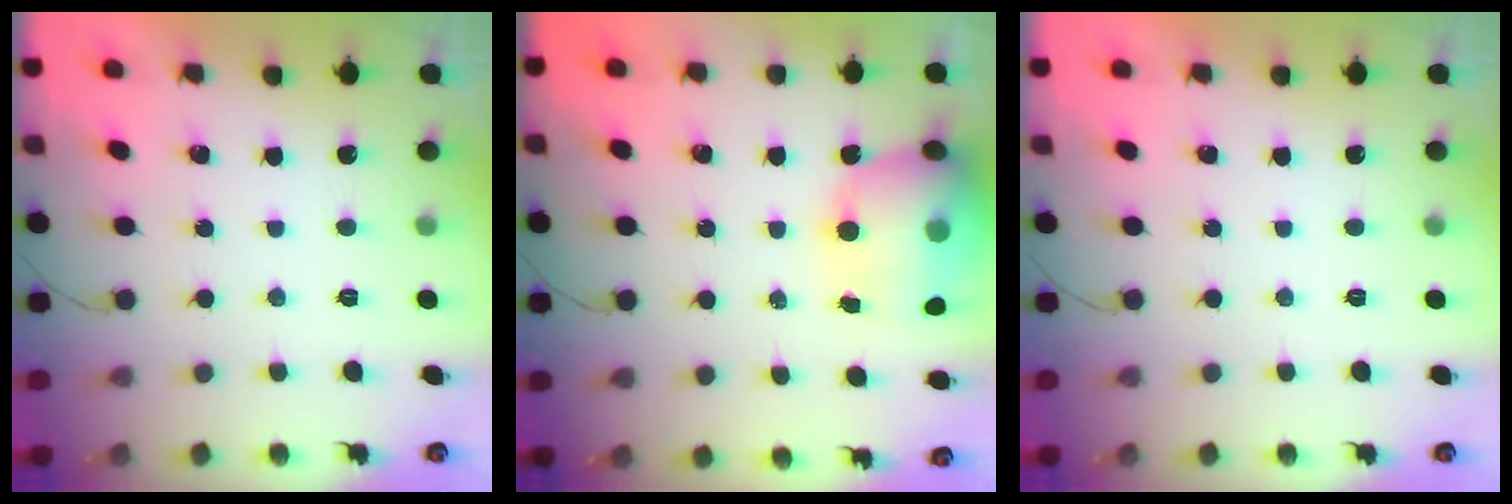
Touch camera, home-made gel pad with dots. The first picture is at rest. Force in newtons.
{"total": 18.8, "press": 18.3, "slide": 4.3}
{"total": 0.0}